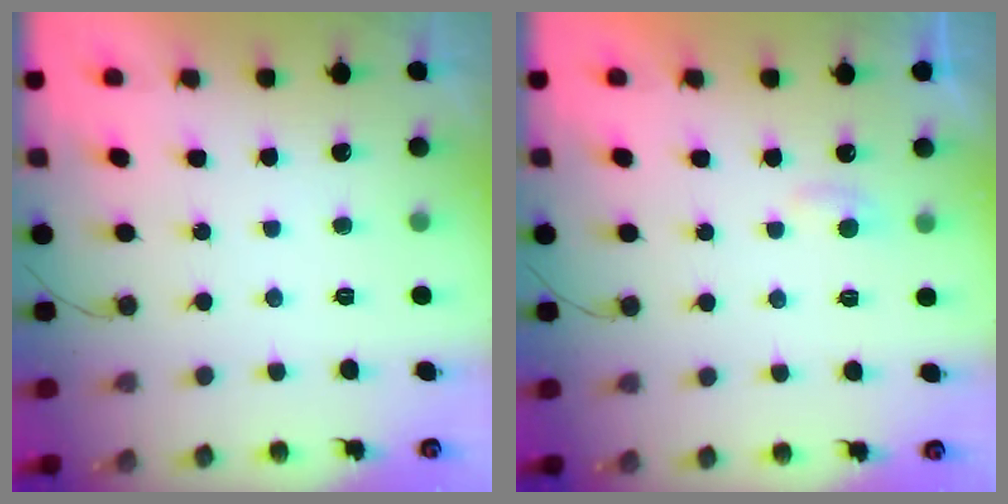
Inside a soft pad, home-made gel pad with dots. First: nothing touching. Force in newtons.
{"total": 3.4, "press": 3.3, "slide": 0.4}